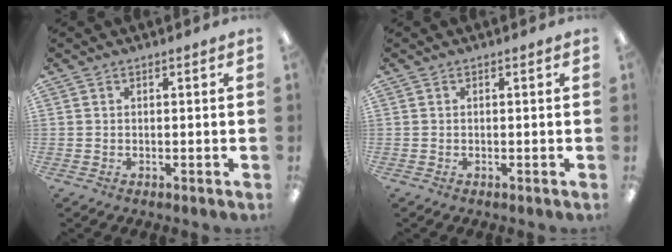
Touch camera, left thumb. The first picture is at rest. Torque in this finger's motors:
{"motor_torque": [-0.02, -0.01, -0.01, 0.01, 0.00]}